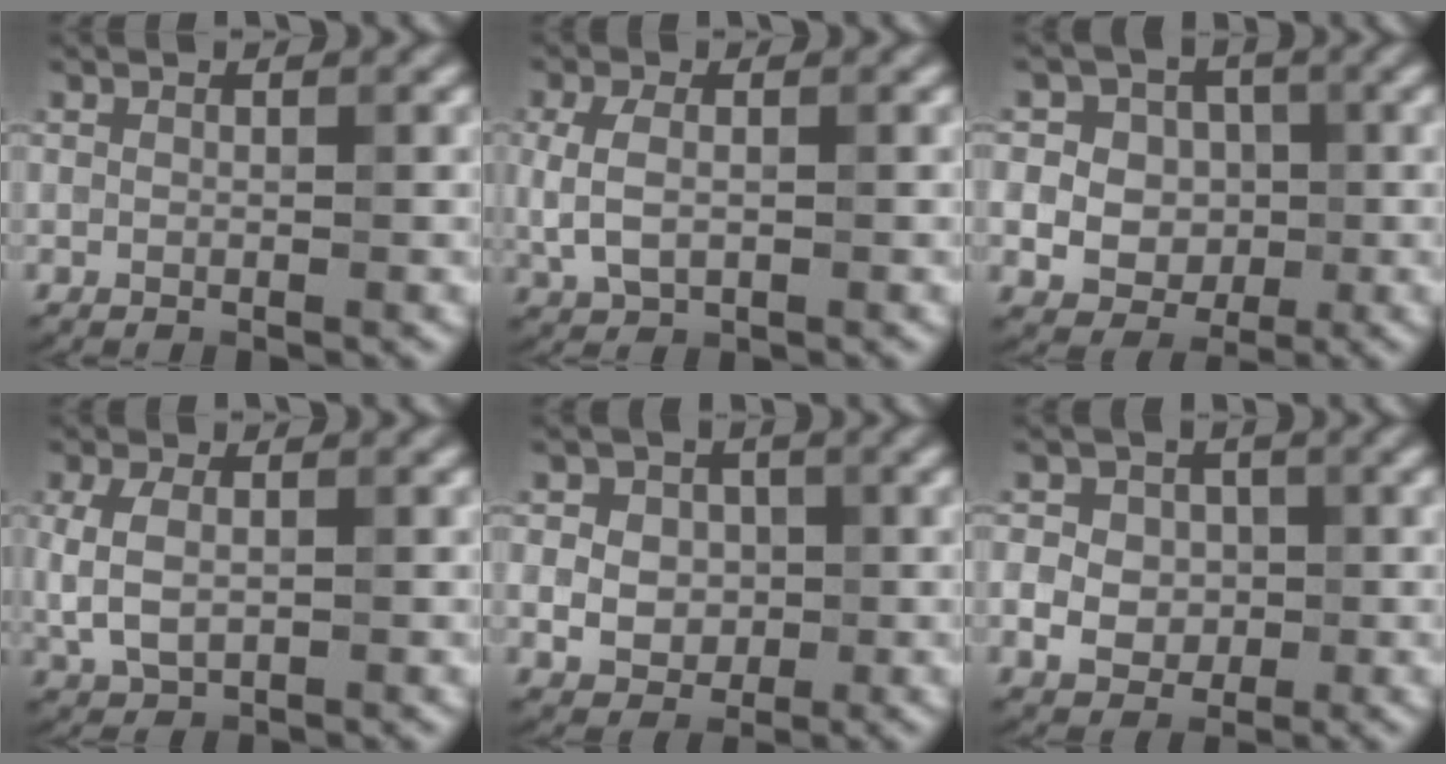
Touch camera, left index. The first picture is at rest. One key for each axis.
{"total": 3.1, "fx": 0.2, "fy": 1.9, "fz": 2.4, "tx": -0.059, "ty": 0.002, "tz": 0.004}
{"total": 7.3, "fx": 0.8, "fy": 6.6, "fz": 3.1, "tx": -0.050, "ty": 0.032, "tz": -0.007}
{"total": 3.5, "fx": 0.2, "fy": 2.2, "fz": 2.7, "tx": -0.063, "ty": 0.002, "tz": 0.007}
{"total": 5.4, "fx": 0.5, "fy": 4.7, "fz": 2.7, "tx": -0.030, "ty": 0.020, "tz": -0.011}
{"total": 4.0, "fx": -0.4, "fy": 3.6, "fz": 1.9, "tx": -0.017, "ty": 0.003, "tz": -0.020}